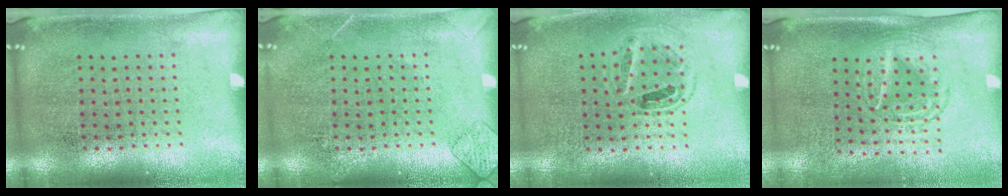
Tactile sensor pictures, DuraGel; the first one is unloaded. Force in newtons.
{"total": 1.4, "press": 1.4, "slide": 0.1}
{"total": 0.9, "press": 0.8, "slide": 0.3}
{"total": 1.6, "press": 1.3, "slide": 0.8}